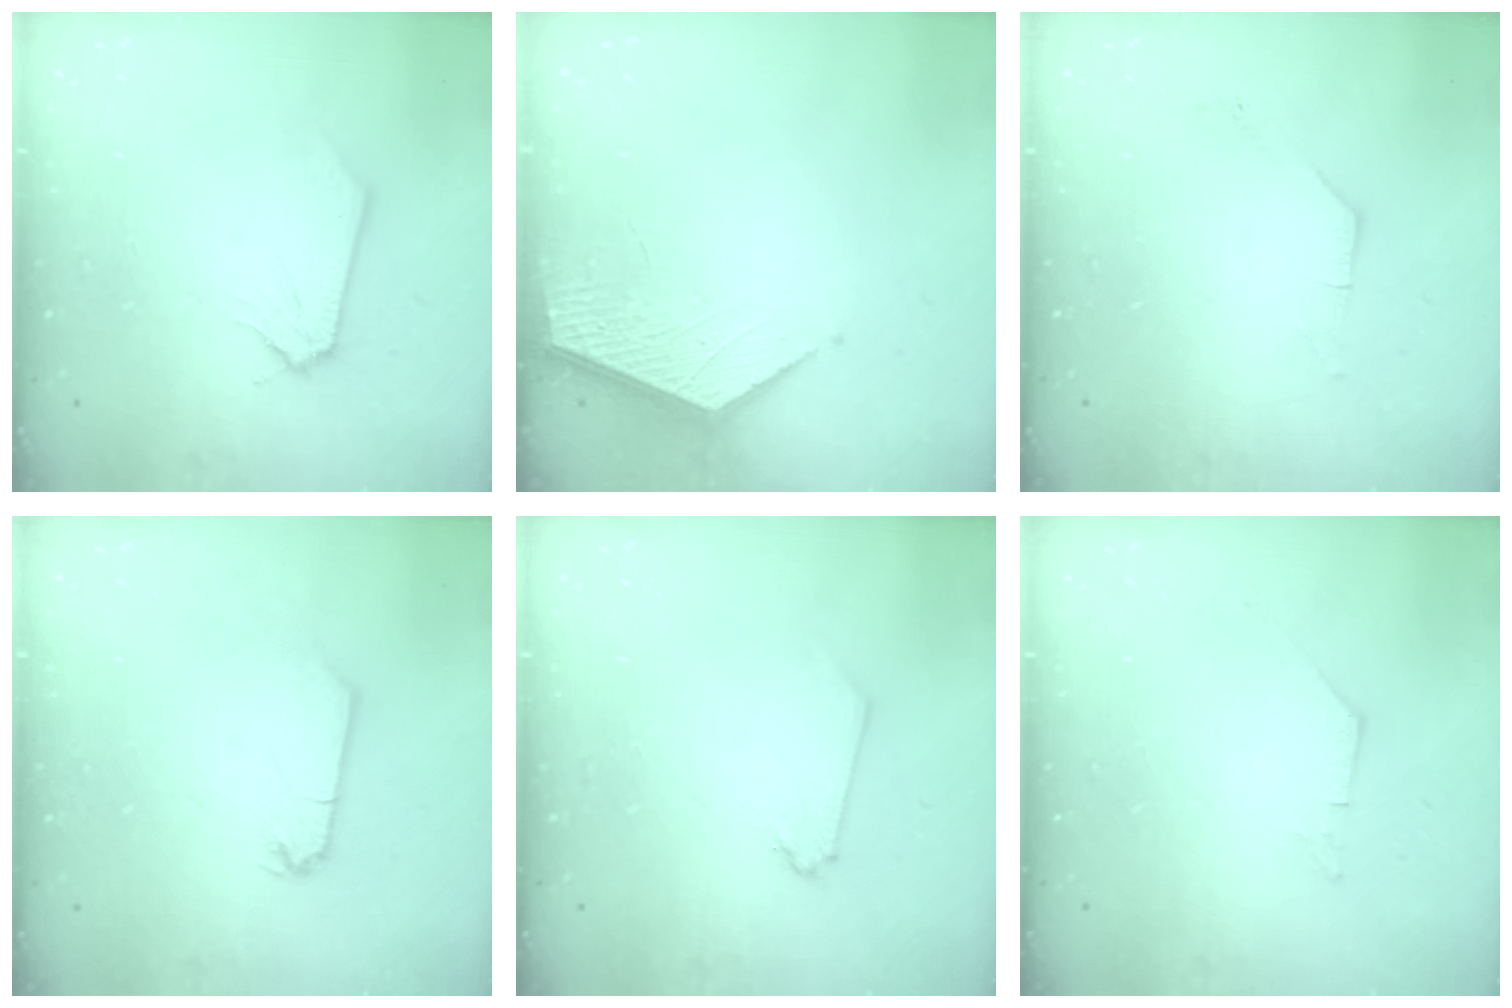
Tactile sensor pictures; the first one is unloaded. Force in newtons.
{"total": 1.9, "press": 1.9, "slide": 0.2}
{"total": 1.3, "press": 1.3, "slide": 0.2}
{"total": 0.0}
{"total": 0.0}
{"total": 1.2, "press": 1.1, "slide": 0.1}